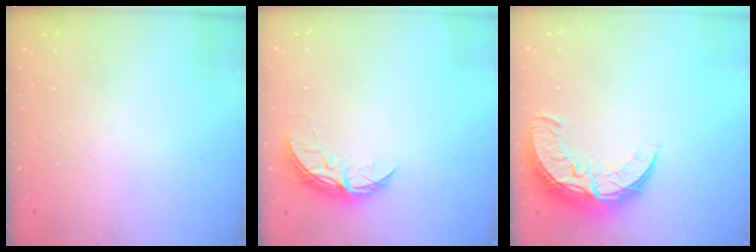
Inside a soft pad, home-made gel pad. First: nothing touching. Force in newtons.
{"total": 5.9, "press": 5.9, "slide": 0.5}
{"total": 11.4, "press": 11.3, "slide": 0.8}